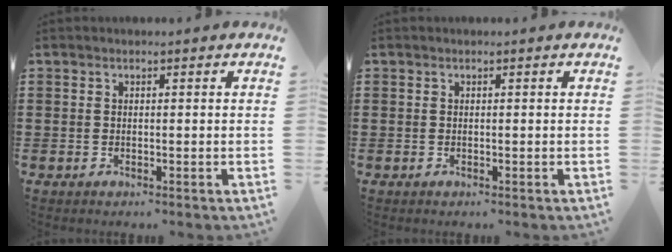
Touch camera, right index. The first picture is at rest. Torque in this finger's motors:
{"motor_torque": [1.21, 0.93, 0.00, 0.00]}